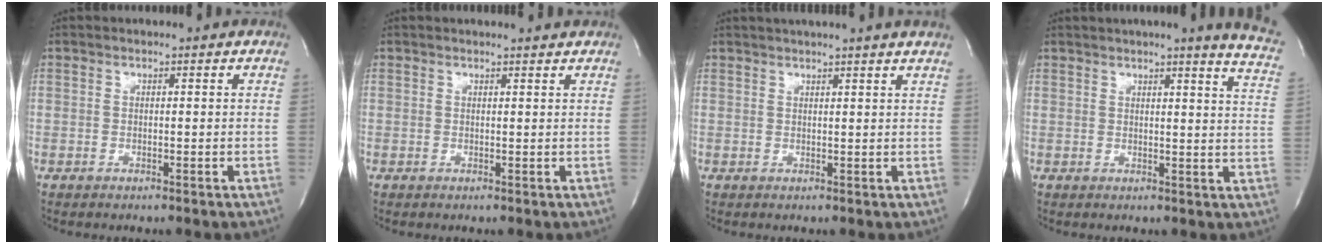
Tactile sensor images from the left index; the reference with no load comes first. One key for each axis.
{"total": 1.8, "fx": 1.7, "fy": -0.3, "fz": 0.3, "tx": -0.009, "ty": -0.005, "tz": 0.019}
{"total": 7.9, "fx": 6.9, "fy": -1.1, "fz": 3.6, "tx": -0.049, "ty": 0.020, "tz": 0.075}
{"total": 10.7, "fx": 8.7, "fy": -0.6, "fz": 6.2, "tx": -0.070, "ty": -0.041, "tz": 0.074}